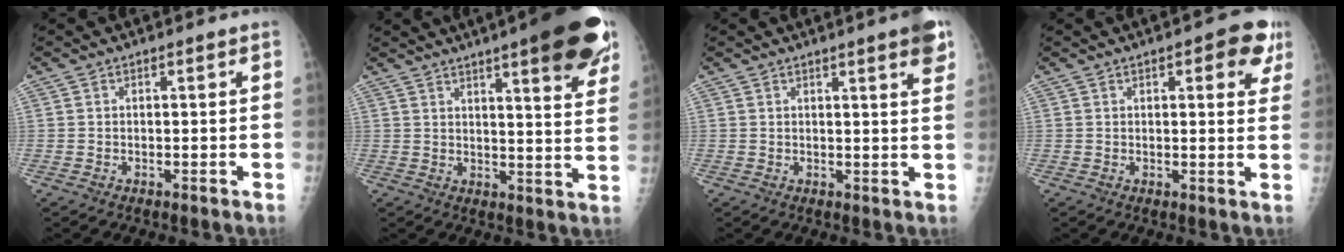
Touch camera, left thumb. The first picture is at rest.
{"total": 18.3, "force": [10.9, 3.8, 14.2], "torque": [-0.163, -0.039, 0.135]}
{"total": 5.3, "force": [3.0, 0.6, 4.3], "torque": [-0.045, -0.011, 0.035]}
{"total": 7.2, "force": [3.5, 2.8, 5.6], "torque": [-0.034, -0.008, 0.033]}